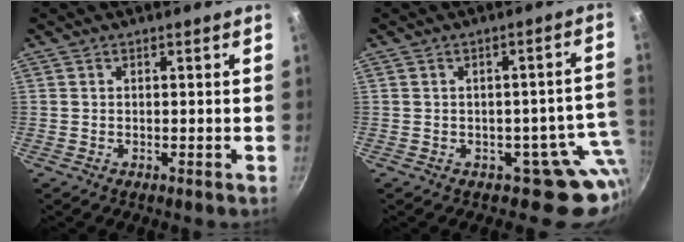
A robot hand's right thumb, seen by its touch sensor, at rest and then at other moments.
{"total": 7.6, "force": [-1.7, 6.5, 3.6], "torque": [0.047, 0.028, -0.023]}